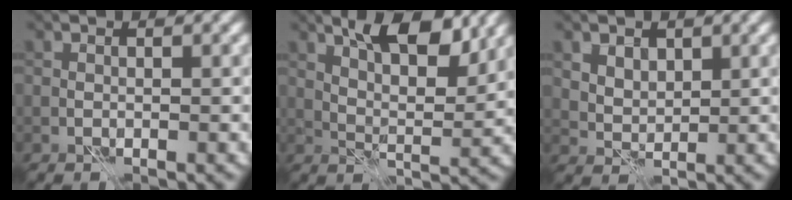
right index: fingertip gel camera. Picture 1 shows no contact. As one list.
[{"total": 7.3, "force": [4.4, 2.6, 5.2], "torque": [-0.079, 0.006, 0.069]}, {"total": 2.8, "force": [1.6, 1.9, 1.3], "torque": [-0.029, -0.002, 0.036]}]